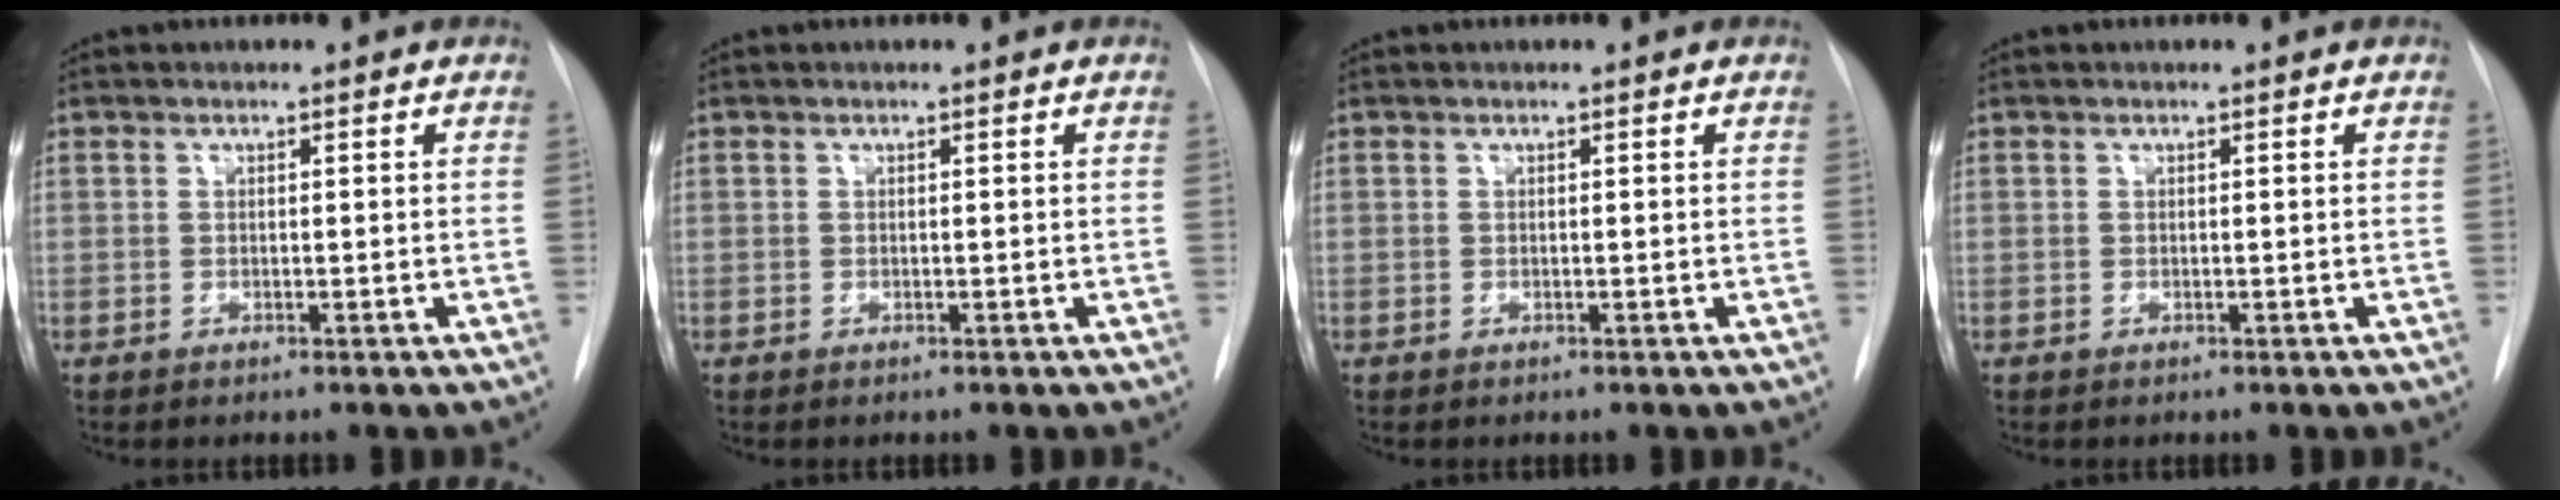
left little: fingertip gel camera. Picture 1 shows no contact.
{"total": 0.0}
{"total": 0.0}
{"total": 0.0}